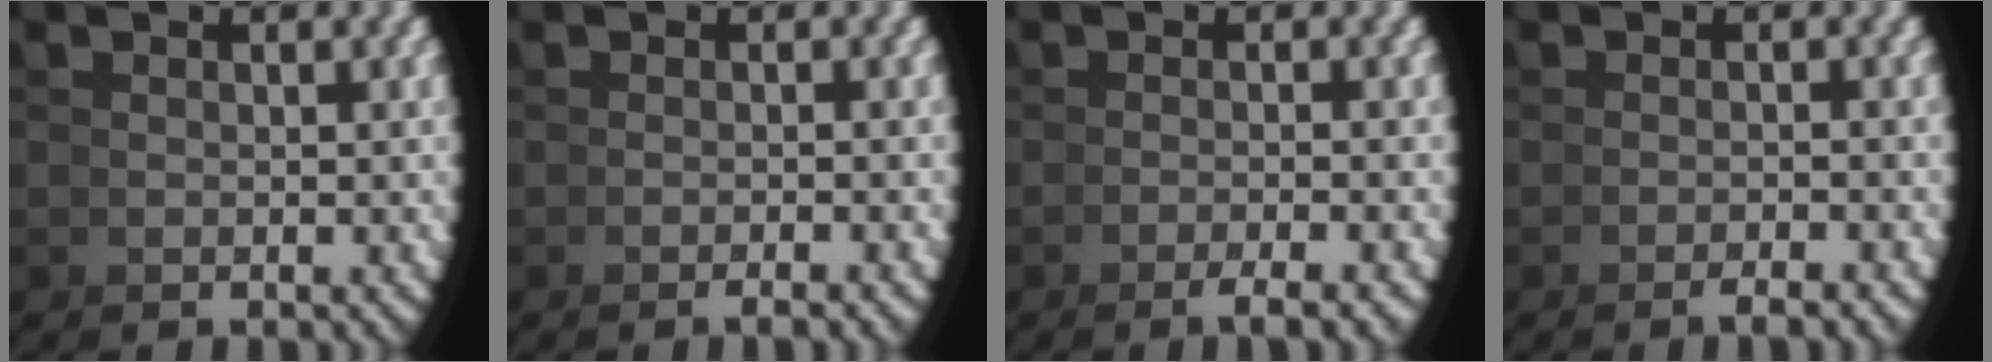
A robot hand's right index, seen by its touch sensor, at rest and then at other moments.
{"total": 1.4, "force": [-1.3, -0.1, 0.5], "torque": [0.000, 0.011, -0.027]}
{"total": 2.8, "force": [-2.3, -0.2, 1.6], "torque": [-0.010, 0.014, -0.044]}
{"total": 1.8, "force": [-1.7, -0.3, 0.6], "torque": [0.002, 0.013, -0.037]}